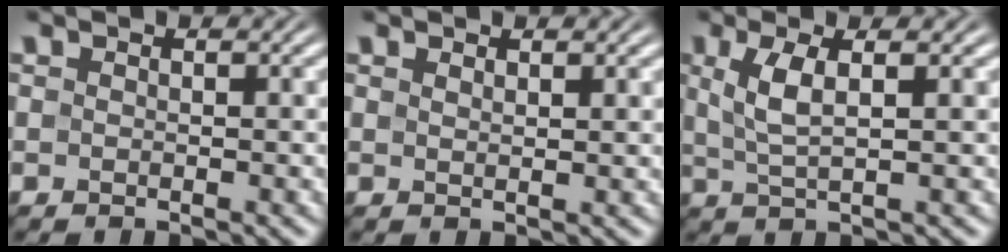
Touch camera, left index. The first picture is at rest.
{"total": 0.8, "force": [0.7, 0.1, 0.3], "torque": [-0.005, 0.002, 0.013]}
{"total": 3.3, "force": [0.9, 0.8, 3.0], "torque": [-0.067, 0.001, 0.020]}